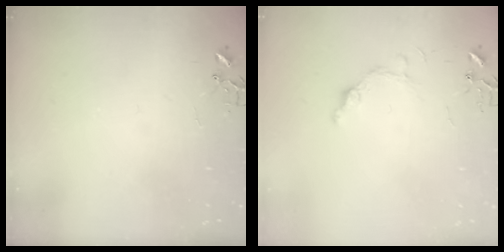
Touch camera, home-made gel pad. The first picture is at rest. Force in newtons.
{"total": 7.9, "press": 7.9, "slide": 0.7}